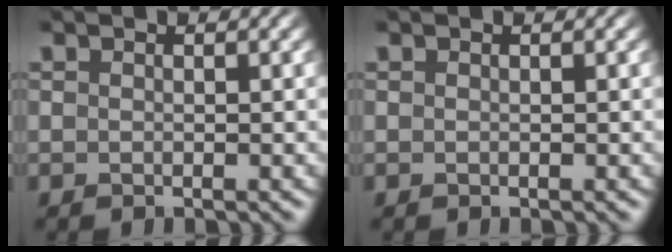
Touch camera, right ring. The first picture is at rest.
{"total": 0.0}